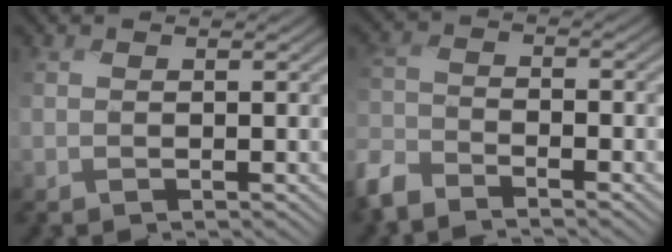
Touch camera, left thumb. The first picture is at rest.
{"total": 5.2, "force": [-4.8, 1.7, 1.3], "torque": [-0.042, -0.014, -0.114]}